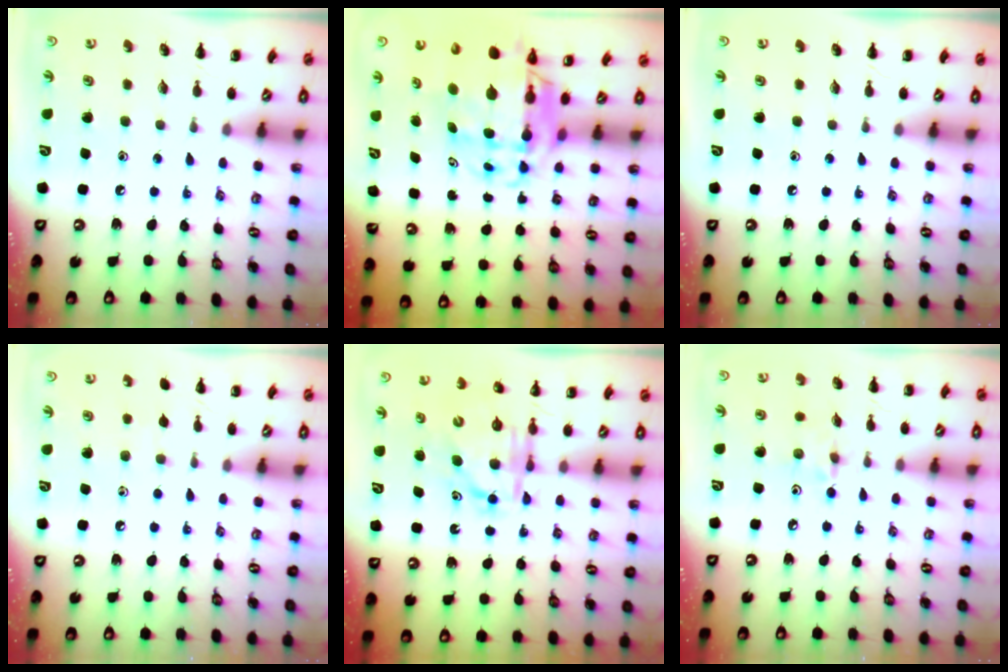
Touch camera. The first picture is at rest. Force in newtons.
{"total": 9.5, "press": 9.0, "slide": 3.0}
{"total": 0.0}
{"total": 4.3, "press": 3.9, "slide": 1.7}
{"total": 6.3, "press": 6.2, "slide": 0.9}
{"total": 2.4, "press": 2.4, "slide": 0.5}